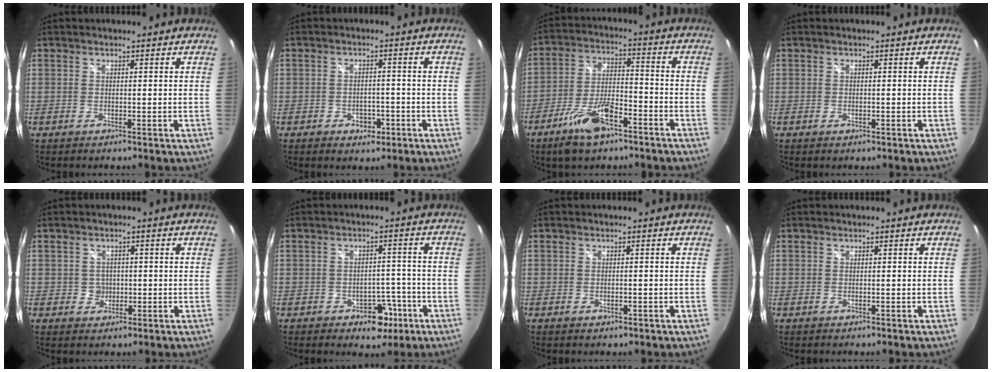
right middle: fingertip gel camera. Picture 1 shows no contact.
{"total": 4.0, "force": [-2.1, 2.8, 1.9], "torque": [-0.040, 0.001, -0.023]}
{"total": 11.2, "force": [-7.3, 4.1, 7.4], "torque": [-0.154, -0.002, -0.128]}
{"total": 0.5, "force": [-0.3, 0.4, 0.2], "torque": [-0.003, -0.003, -0.007]}
{"total": 2.8, "force": [-0.4, 2.7, 0.5], "torque": [-0.006, 0.003, -0.003]}
{"total": 5.8, "force": [-3.1, 4.1, 2.7], "torque": [-0.048, 0.013, -0.028]}
{"total": 1.2, "force": [-0.6, 0.8, 0.7], "torque": [-0.010, -0.004, -0.011]}
{"total": 0.0}